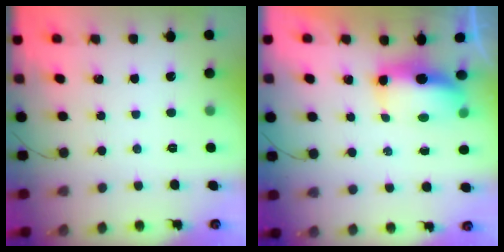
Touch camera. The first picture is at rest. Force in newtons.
{"total": 10.2, "press": 8.2, "slide": 6.1}